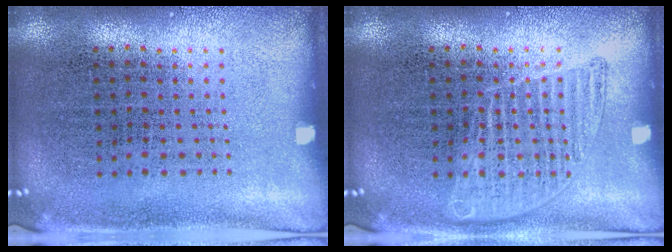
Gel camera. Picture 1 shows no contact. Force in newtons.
{"total": 1.6, "press": 1.6, "slide": 0.2}